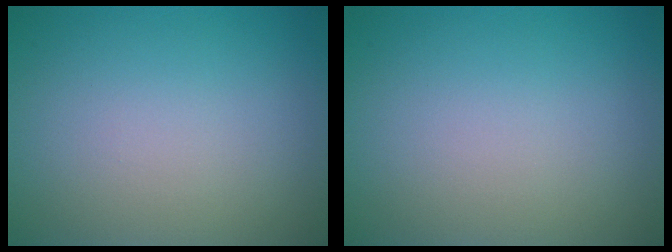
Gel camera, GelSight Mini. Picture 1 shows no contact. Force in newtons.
{"total": 0.0}